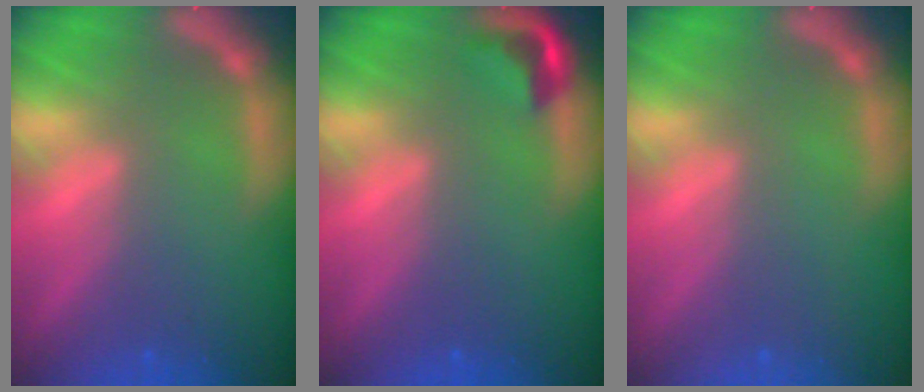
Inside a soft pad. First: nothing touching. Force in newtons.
{"total": 2.4}
{"total": 0.0}